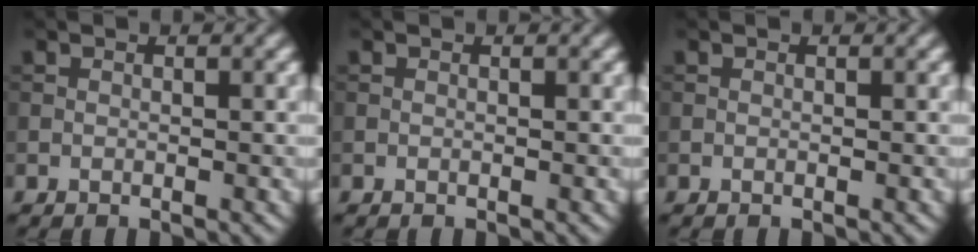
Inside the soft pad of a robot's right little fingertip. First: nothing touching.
{"total": 0.0}
{"total": 0.0}